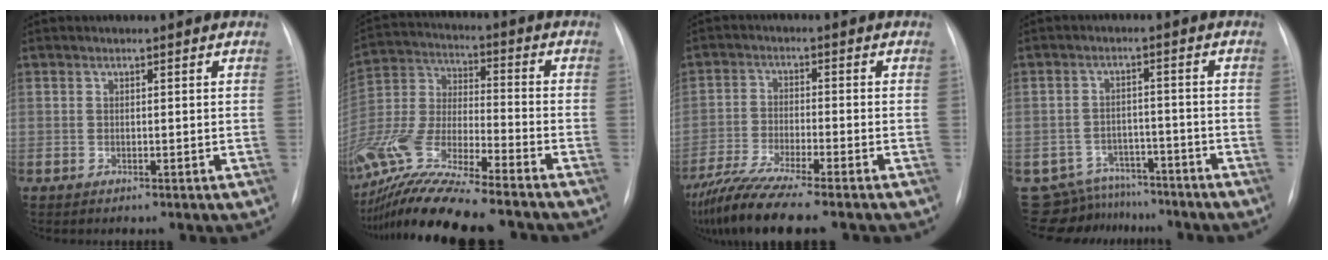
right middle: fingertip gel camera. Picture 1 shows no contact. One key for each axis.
{"total": 19.5, "fx": -16.1, "fy": 1.6, "fz": 11.0, "tx": -0.266, "ty": -0.040, "tz": -0.300}
{"total": 11.9, "fx": -9.7, "fy": 0.3, "fz": 6.9, "tx": -0.125, "ty": -0.031, "tz": -0.164}
{"total": 11.3, "fx": -10.3, "fy": 4.6, "fz": 0.7, "tx": -0.015, "ty": 0.018, "tz": -0.142}